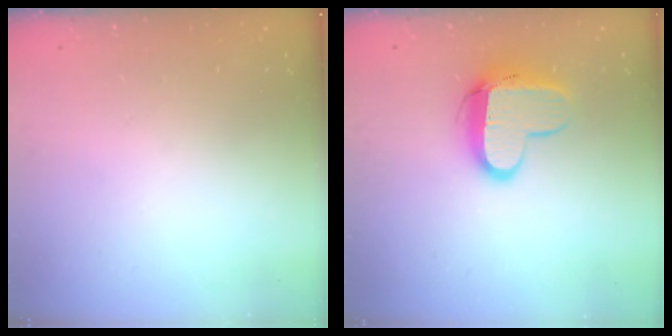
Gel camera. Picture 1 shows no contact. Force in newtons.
{"total": 11.2, "press": 11.2, "slide": 1.1}